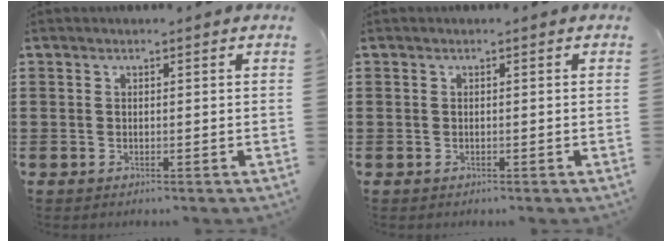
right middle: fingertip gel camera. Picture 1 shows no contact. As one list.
[{"total": 0.0}]